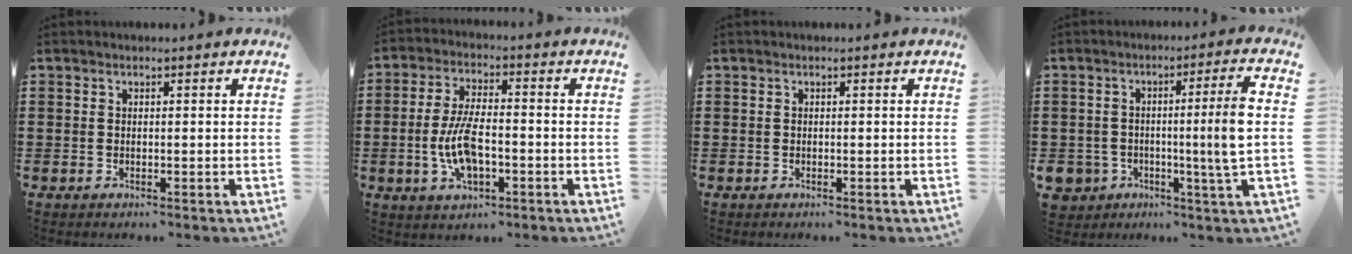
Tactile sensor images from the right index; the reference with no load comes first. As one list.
[{"total": 8.3, "force": [-2.0, 3.6, 7.2], "torque": [-0.163, -0.003, -0.043]}, {"total": 0.0}, {"total": 8.1, "force": [-0.8, 1.1, 8.0], "torque": [-0.127, -0.010, -0.022]}]